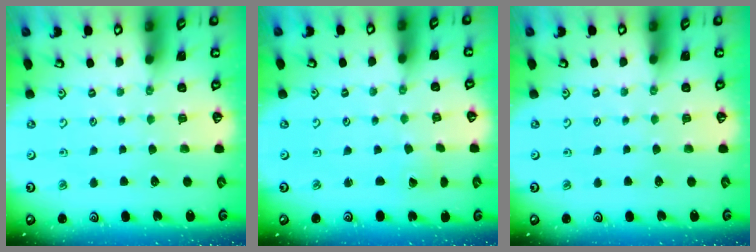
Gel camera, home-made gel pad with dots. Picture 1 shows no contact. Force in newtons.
{"total": 0.0}
{"total": 0.0}